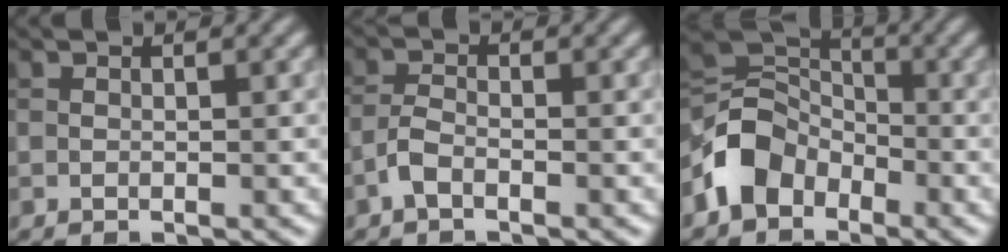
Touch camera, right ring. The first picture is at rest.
{"total": 1.8, "force": [-1.1, 0.7, 1.2], "torque": [-0.027, 0.004, -0.028]}
{"total": 5.3, "force": [-2.9, 3.9, 2.1], "torque": [-0.032, 0.007, -0.068]}